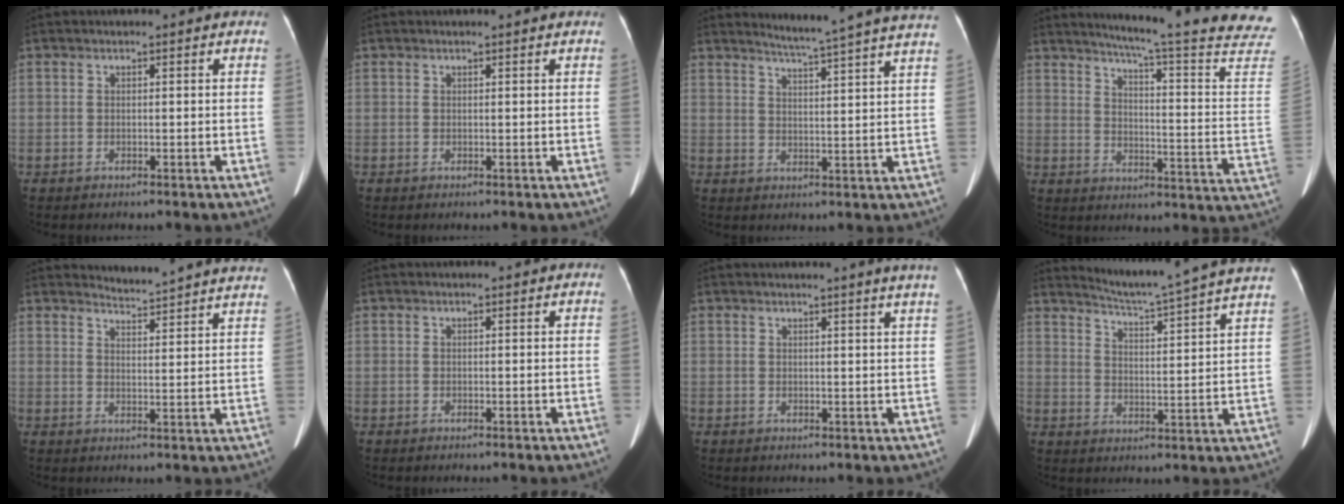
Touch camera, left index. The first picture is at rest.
{"total": 1.2, "force": [1.1, -0.1, 0.5], "torque": [-0.013, 0.011, 0.016]}
{"total": 15.4, "force": [14.0, -2.0, 6.0], "torque": [-0.098, -0.054, 0.166]}
{"total": 24.8, "force": [22.0, -1.3, 11.4], "torque": [-0.160, -0.107, 0.260]}
{"total": 12.5, "force": [12.4, -1.0, 1.7], "torque": [-0.025, -0.059, 0.137]}
{"total": 0.0}
{"total": 4.4, "force": [3.8, -1.1, 2.1], "torque": [-0.026, -0.006, 0.031]}
{"total": 18.2, "force": [16.7, -2.1, 6.8], "torque": [-0.118, -0.058, 0.213]}